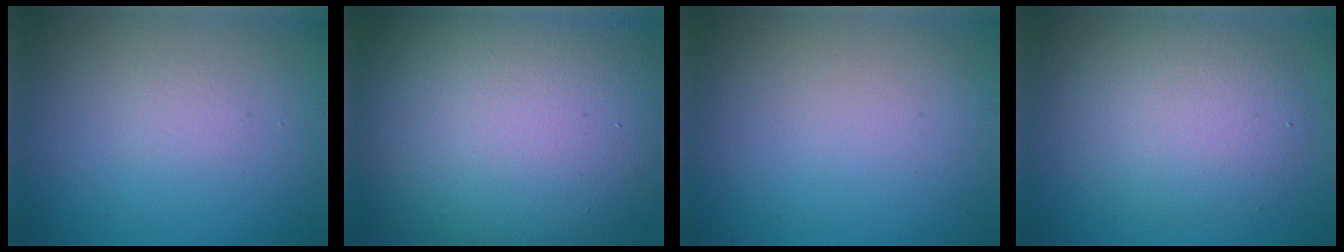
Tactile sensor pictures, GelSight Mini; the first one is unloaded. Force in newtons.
{"total": 17.3, "press": 17.3, "slide": 1.2}
{"total": 0.0}
{"total": 5.3, "press": 5.3, "slide": 0.5}